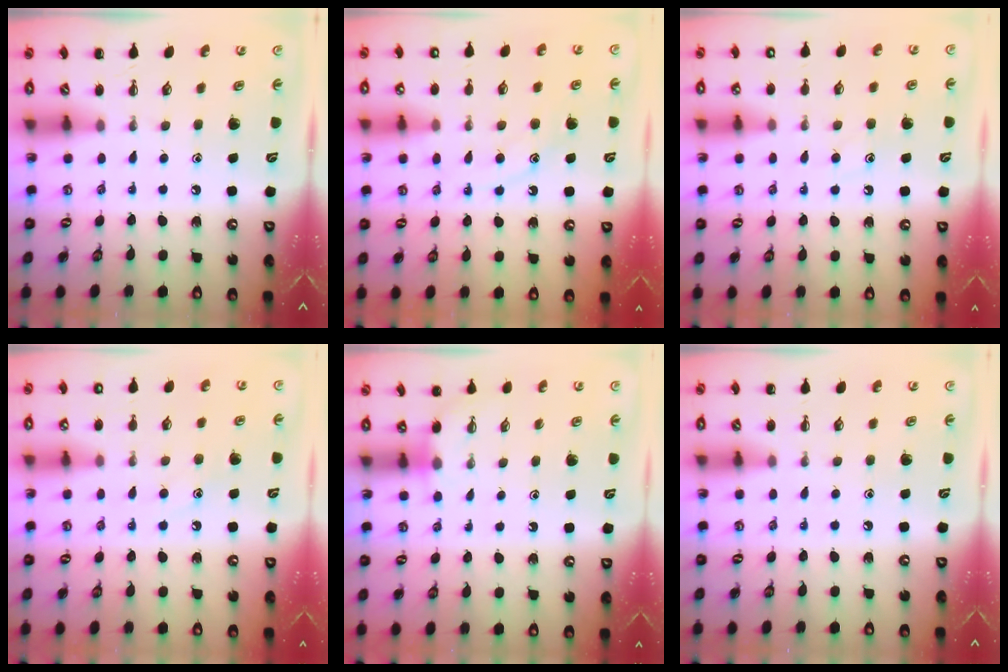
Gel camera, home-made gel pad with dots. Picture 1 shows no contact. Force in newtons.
{"total": 12.4, "press": 12.3, "slide": 1.2}
{"total": 7.6, "press": 7.5, "slide": 1.1}
{"total": 9.0, "press": 8.9, "slide": 1.4}
{"total": 2.6, "press": 2.5, "slide": 0.9}
{"total": 3.3, "press": 3.1, "slide": 1.1}